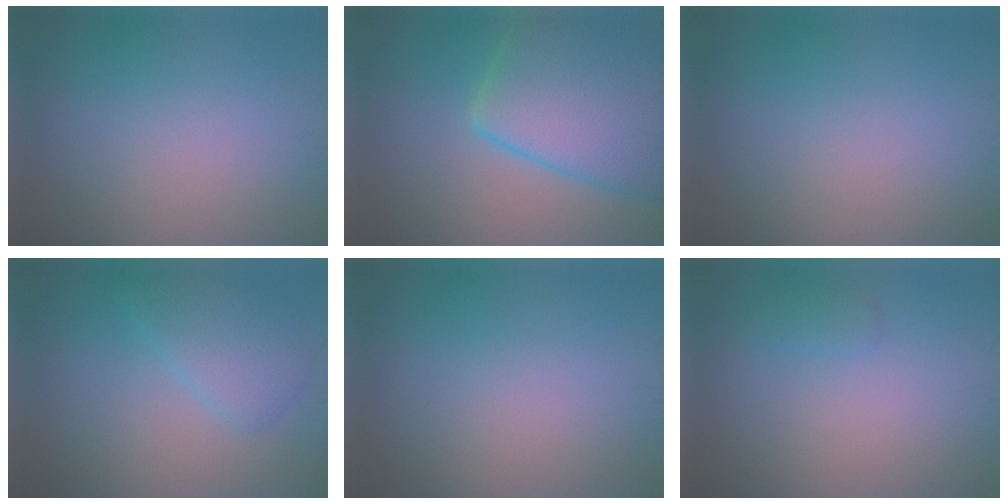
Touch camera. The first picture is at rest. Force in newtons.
{"total": 10.0, "press": 10.0, "slide": 0.4}
{"total": 0.0}
{"total": 3.1, "press": 3.1, "slide": 0.1}
{"total": 0.0}
{"total": 0.8, "press": 0.8, "slide": 0.1}